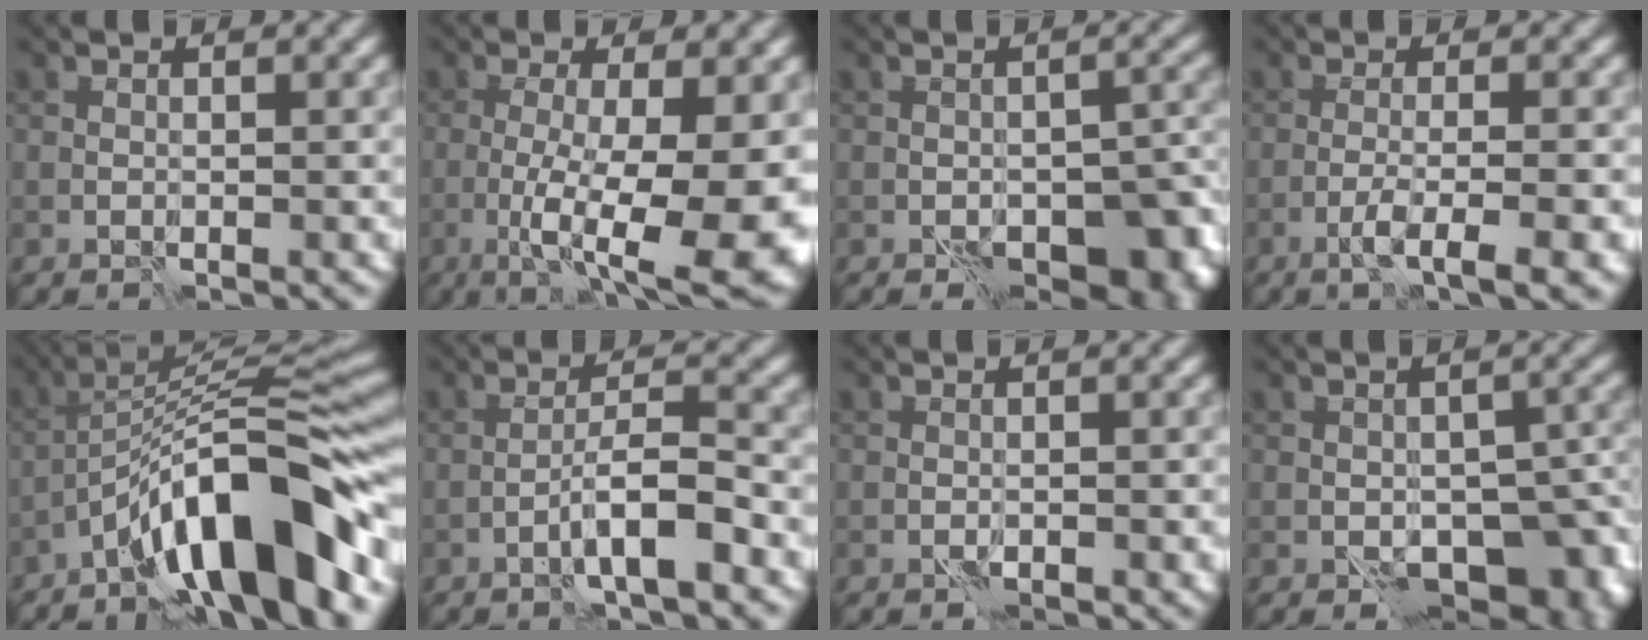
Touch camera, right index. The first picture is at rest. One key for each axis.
{"total": 11.6, "fx": -2.5, "fy": 3.1, "fz": 10.9, "tx": -0.157, "ty": -0.012, "tz": -0.032}
{"total": 7.7, "fx": -3.9, "fy": 4.1, "fz": 5.2, "tx": -0.060, "ty": -0.006, "tz": -0.041}
{"total": 4.6, "fx": -2.3, "fy": 1.0, "fz": 3.9, "tx": -0.059, "ty": 0.002, "tz": -0.043}
{"total": 11.7, "fx": -6.9, "fy": 2.6, "fz": 9.1, "tx": -0.128, "ty": 0.026, "tz": -0.119}
{"total": 3.6, "fx": -1.9, "fy": 0.4, "fz": 3.1, "tx": -0.051, "ty": 0.016, "tz": -0.039}
{"total": 1.1, "fx": -0.5, "fy": 0.3, "fz": 0.9, "tx": -0.013, "ty": 0.001, "tz": -0.009}
{"total": 9.1, "fx": -3.9, "fy": 5.1, "fz": 6.4, "tx": -0.066, "ty": -0.017, "tz": -0.044}